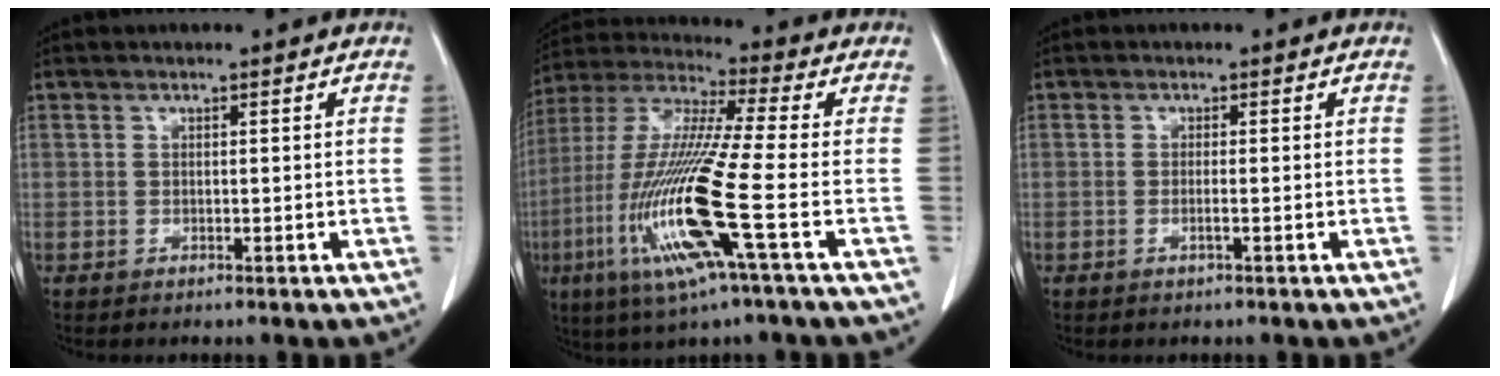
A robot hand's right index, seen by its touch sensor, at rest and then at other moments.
{"total": 17.5, "force": [-5.5, -0.4, 16.7], "torque": [-0.354, -0.023, -0.115]}
{"total": 1.0, "force": [-0.4, -0.1, 0.9], "torque": [-0.020, -0.002, -0.008]}